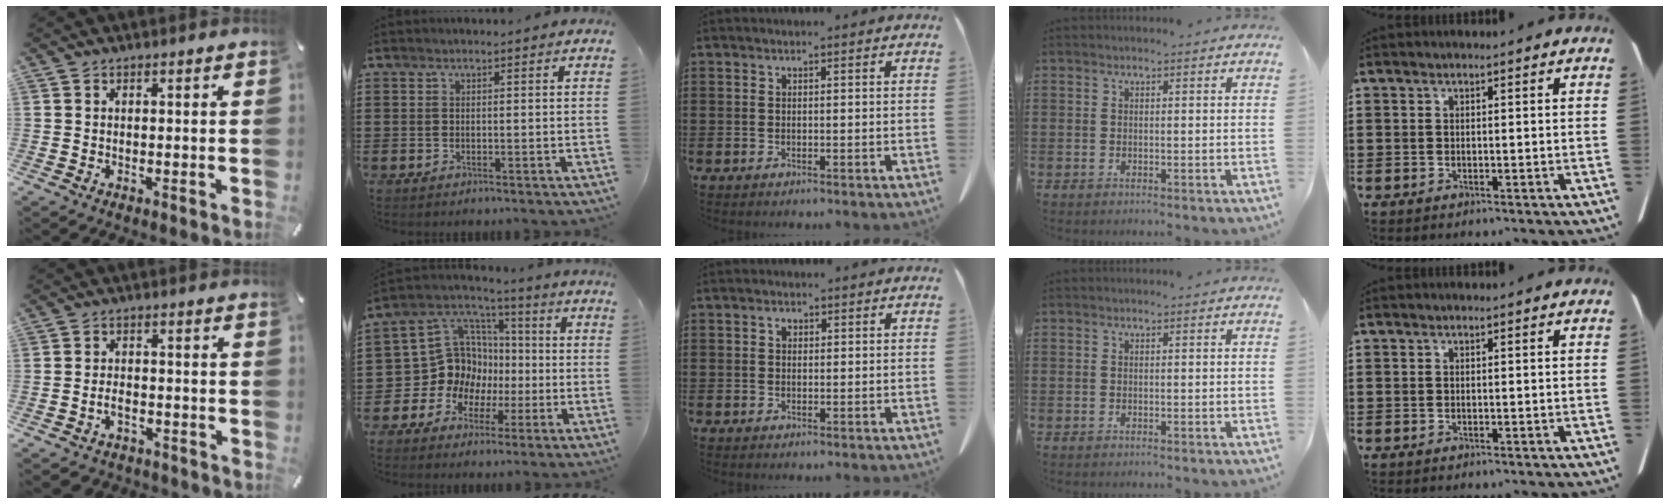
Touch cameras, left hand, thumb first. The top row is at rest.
{"thumb": {"total": 3.7, "force": [-1.9, 2.5, 1.9], "torque": [-0.042, 0.010, -0.038]}, "index": {"total": 12.7, "force": [-0.9, 11.8, 4.5], "torque": [-0.136, -0.007, -0.007]}, "middle": {"total": 1.1, "force": [0.4, 0.8, 0.7], "torque": [-0.008, 0.003, 0.006]}}